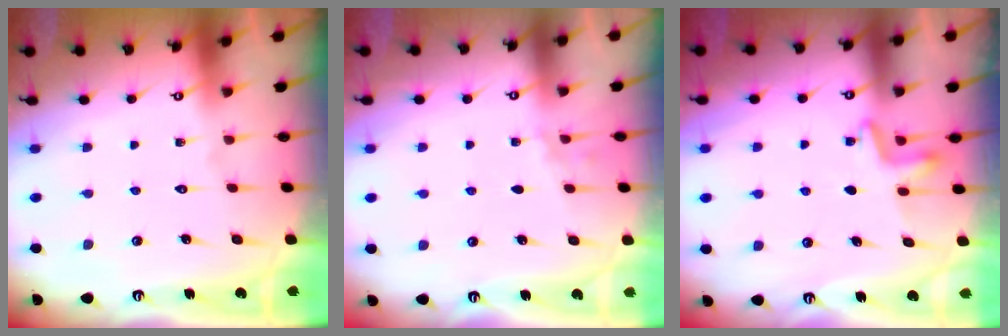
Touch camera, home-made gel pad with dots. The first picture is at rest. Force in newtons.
{"total": 2.5, "press": 1.6, "slide": 1.8}
{"total": 3.2, "press": 3.2, "slide": 0.4}